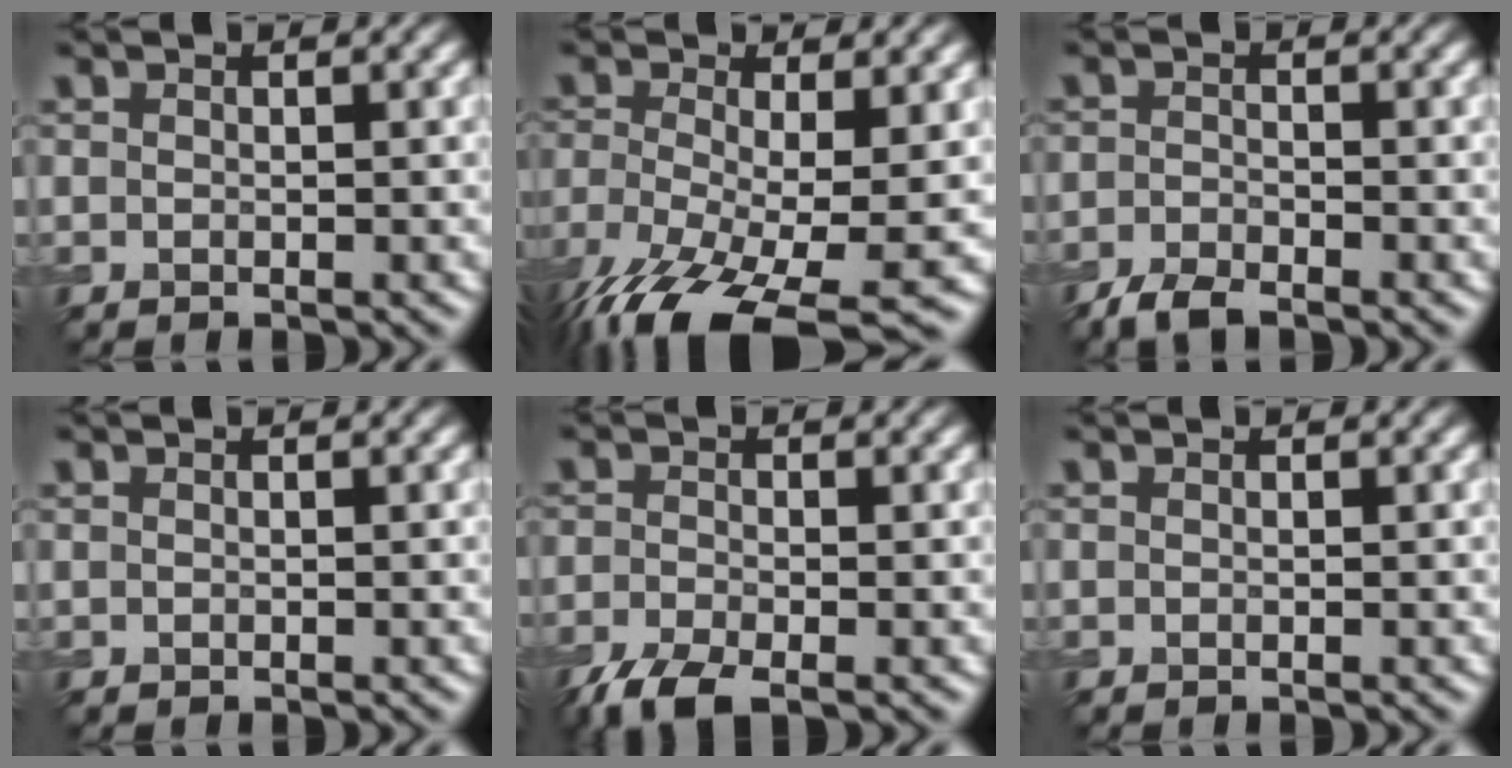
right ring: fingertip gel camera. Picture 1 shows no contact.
{"total": 10.8, "force": [-6.1, 3.1, 8.3], "torque": [-0.167, -0.028, -0.113]}
{"total": 2.4, "force": [-2.0, 0.7, 1.1], "torque": [-0.026, -0.003, -0.046]}
{"total": 0.0}
{"total": 3.7, "force": [-2.7, 1.1, 2.3], "torque": [-0.052, -0.011, -0.062]}
{"total": 0.0}